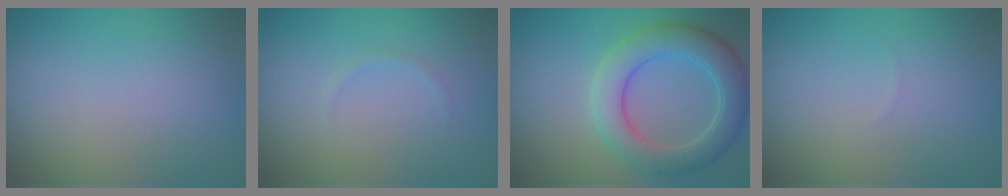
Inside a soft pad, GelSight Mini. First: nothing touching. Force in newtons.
{"total": 0.5, "press": 0.5, "slide": 0.0}
{"total": 6.3, "press": 6.3, "slide": 0.6}
{"total": 0.0}